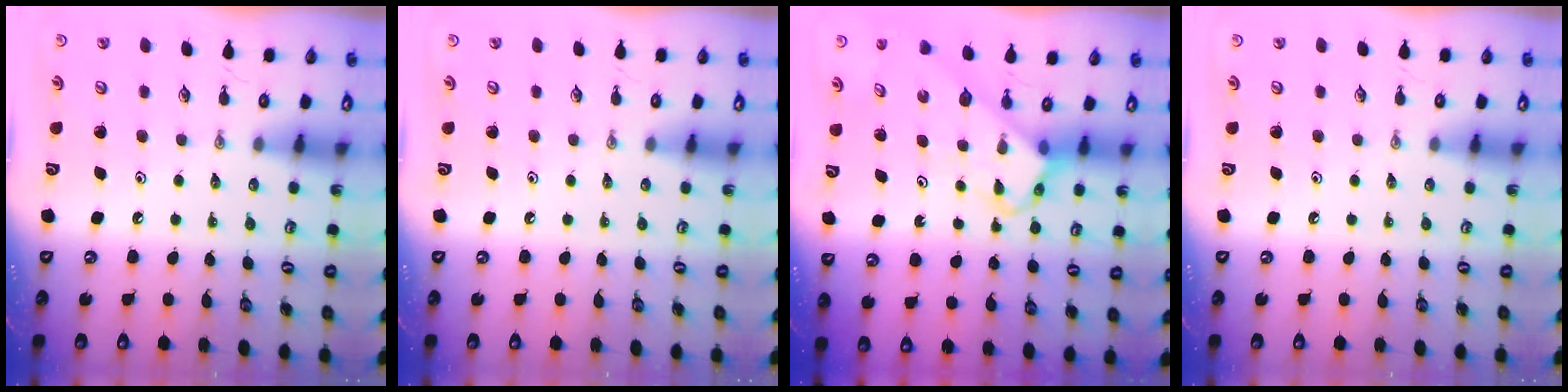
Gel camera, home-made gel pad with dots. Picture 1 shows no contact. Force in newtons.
{"total": 0.0}
{"total": 3.8, "press": 3.8, "slide": 0.1}
{"total": 0.0}